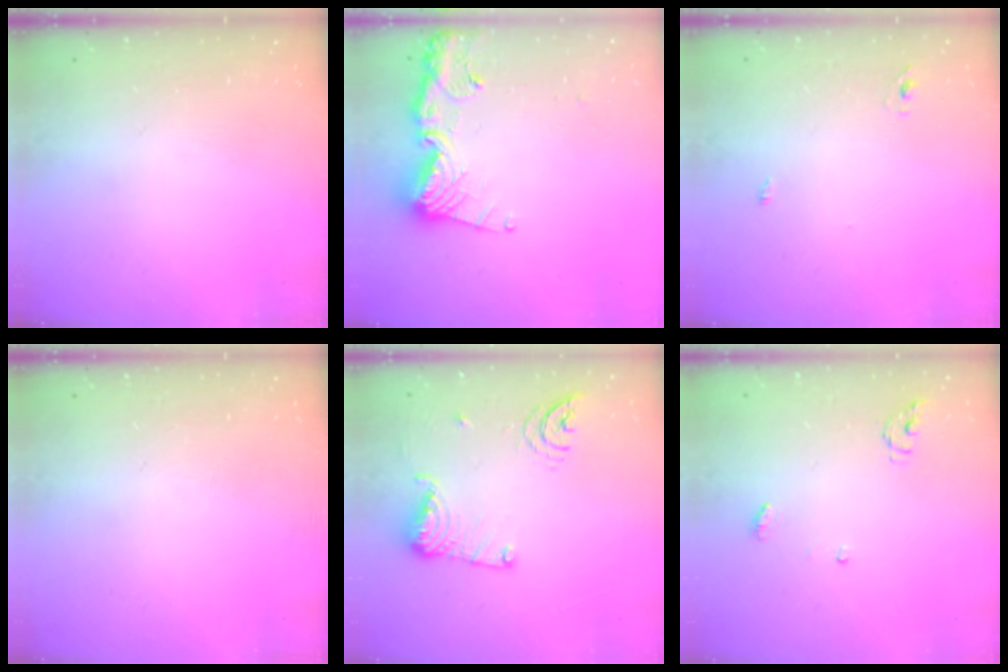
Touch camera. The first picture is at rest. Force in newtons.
{"total": 14.4, "press": 14.3, "slide": 1.9}
{"total": 2.4, "press": 2.2, "slide": 1.0}
{"total": 0.0}
{"total": 12.2, "press": 12.1, "slide": 1.2}
{"total": 4.3, "press": 4.3, "slide": 0.4}